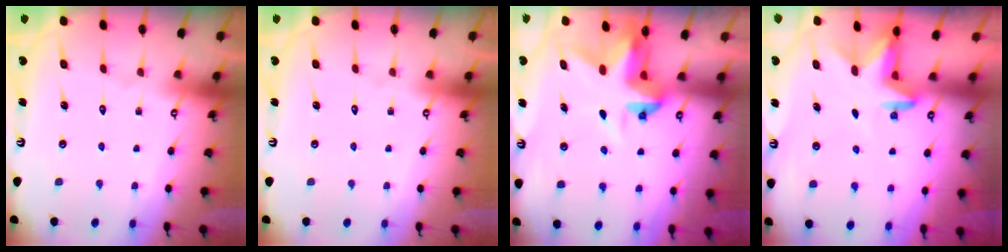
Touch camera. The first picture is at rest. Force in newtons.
{"total": 0.0}
{"total": 4.2, "press": 4.2, "slide": 0.2}
{"total": 3.0, "press": 2.9, "slide": 0.7}